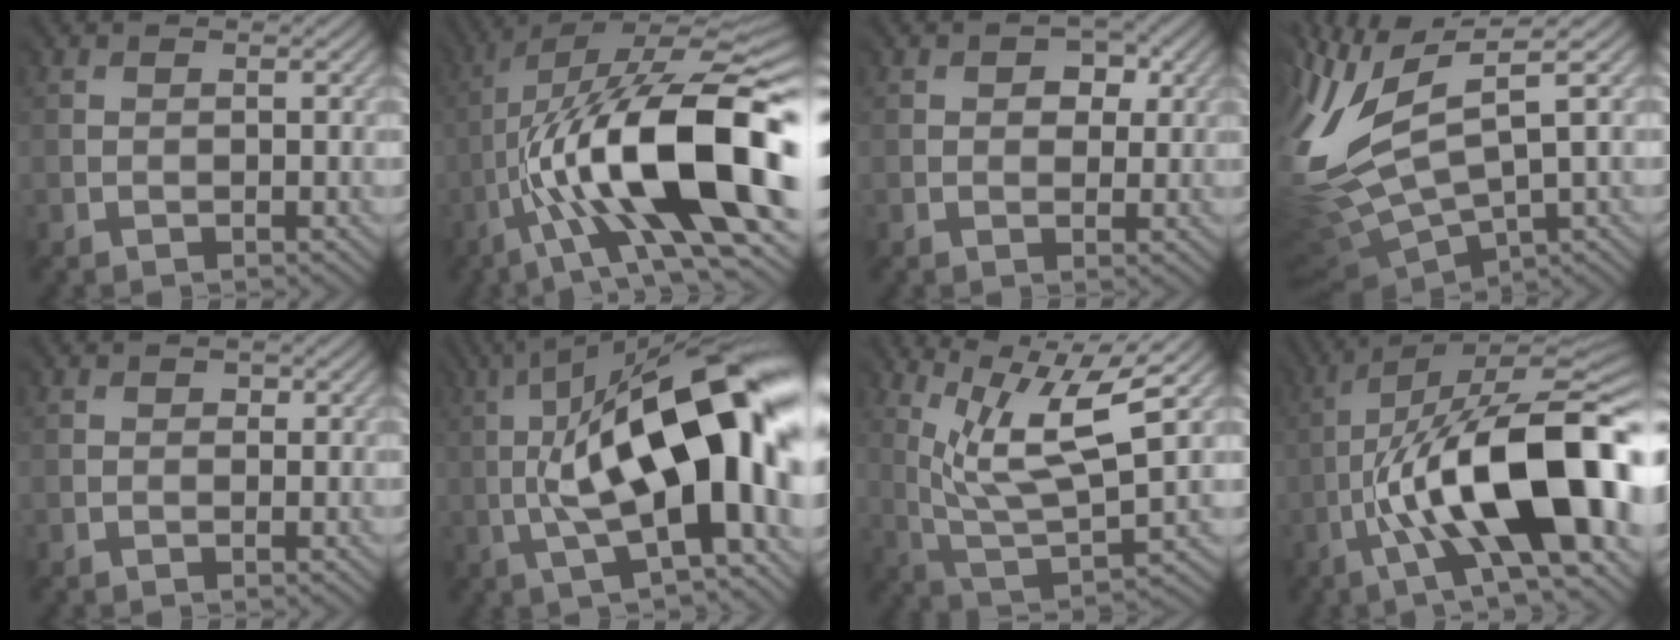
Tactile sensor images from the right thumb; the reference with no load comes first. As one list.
[{"total": 17.0, "force": [-3.0, 5.4, 15.8], "torque": [-0.279, 0.017, -0.044]}, {"total": 3.5, "force": [1.5, 2.6, 1.8], "torque": [-0.016, -0.002, 0.026]}, {"total": 11.2, "force": [2.3, 4.2, 10.2], "torque": [-0.263, 0.005, 0.052]}, {"total": 0.8, "force": [0.6, 0.5, -0.1], "torque": [0.008, 0.000, 0.012]}, {"total": 16.4, "force": [-0.3, 5.0, 15.6], "torque": [-0.242, 0.032, -0.004]}, {"total": 10.3, "force": [5.9, 2.5, 8.1], "torque": [-0.165, 0.005, 0.117]}, {"total": 16.0, "force": [-4.4, 5.0, 14.5], "torque": [-0.235, 0.018, -0.072]}]